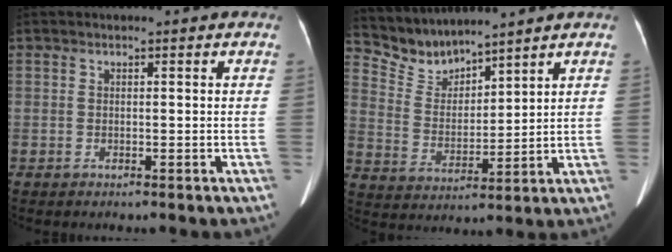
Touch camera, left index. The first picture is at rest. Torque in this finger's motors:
{"motor_torque": [-0.21, -0.46, 0.00, -0.03]}